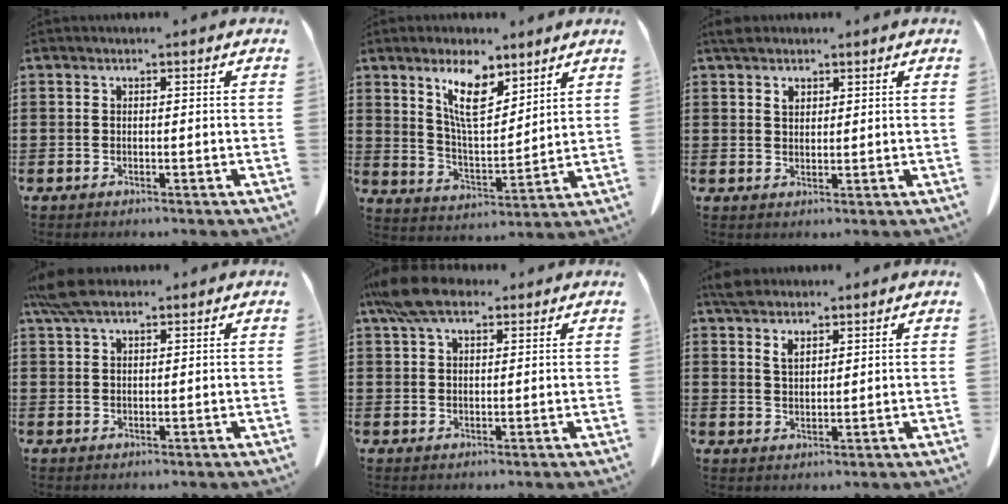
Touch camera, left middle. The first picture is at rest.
{"total": 9.4, "force": [6.3, 3.2, 6.1], "torque": [-0.121, -0.021, 0.113]}
{"total": 2.2, "force": [1.6, 1.2, 0.9], "torque": [-0.015, 0.000, 0.029]}
{"total": 5.2, "force": [3.7, 1.5, 3.3], "torque": [-0.082, -0.002, 0.068]}
{"total": 7.0, "force": [4.9, 2.7, 4.1], "torque": [-0.097, 0.000, 0.094]}
{"total": 3.4, "force": [2.6, 1.5, 1.6], "torque": [-0.039, 0.006, 0.050]}